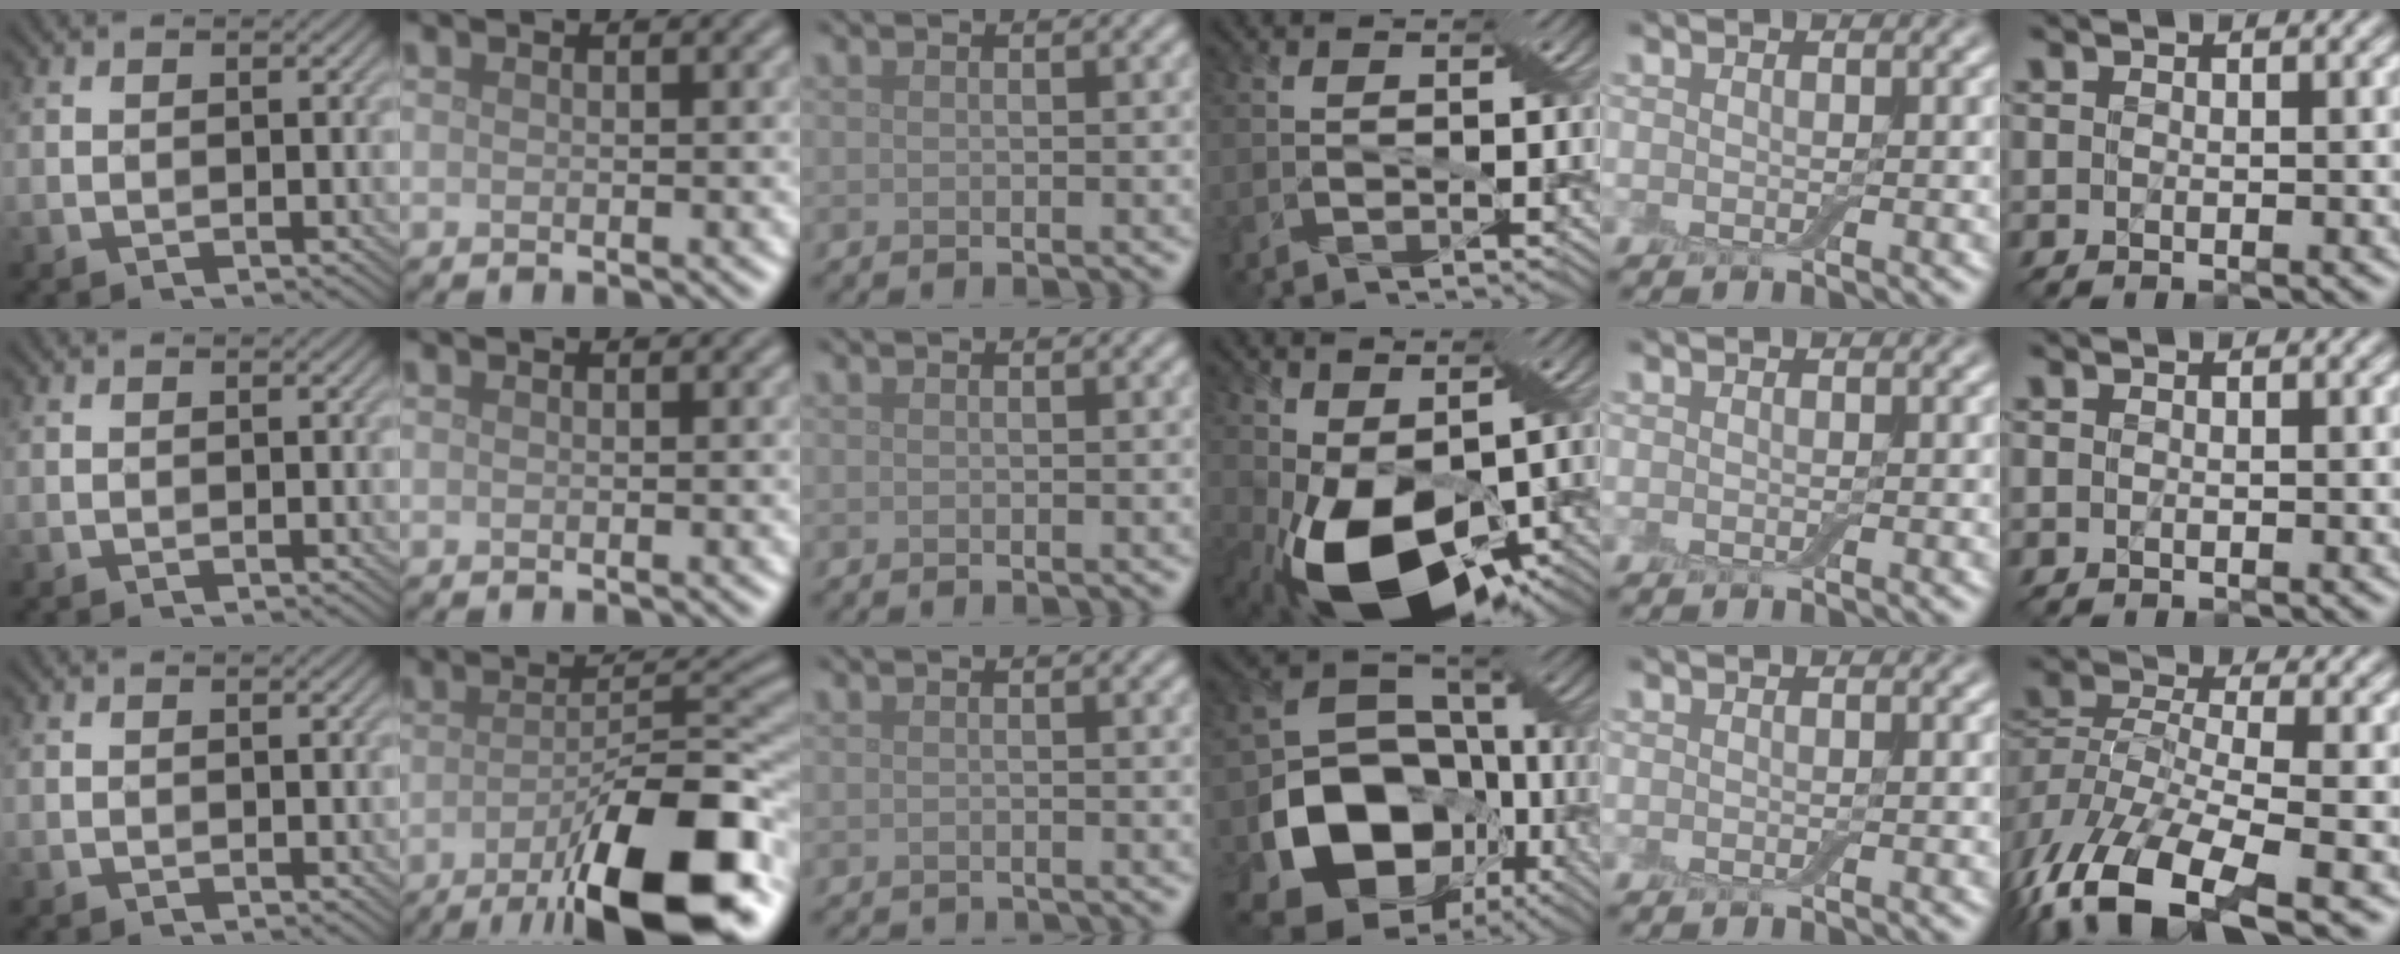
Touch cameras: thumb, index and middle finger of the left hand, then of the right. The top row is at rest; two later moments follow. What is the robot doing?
{"motion": "cut", "object": "cling film"}